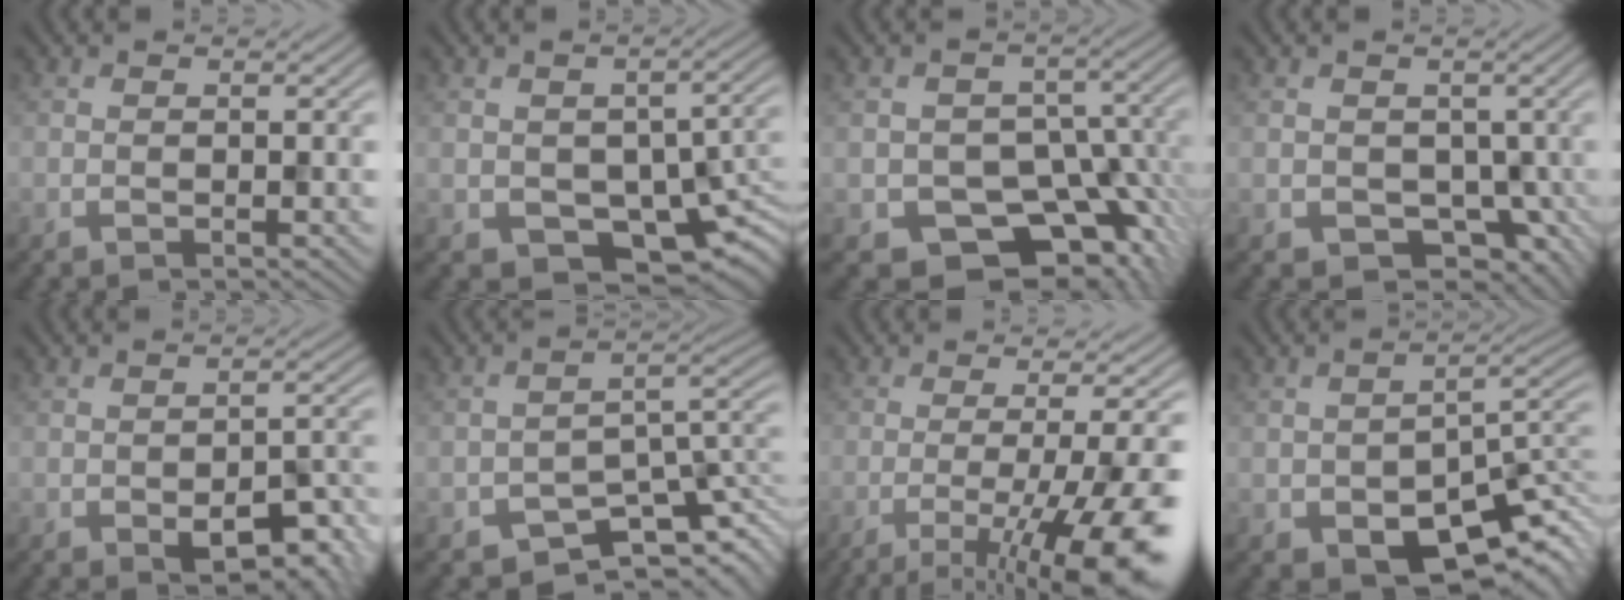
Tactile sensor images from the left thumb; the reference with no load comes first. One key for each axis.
{"total": 8.4, "fx": -3.0, "fy": 5.6, "fz": 5.4, "tx": -0.076, "ty": -0.037, "tz": -0.028}
{"total": 9.7, "fx": -5.2, "fy": 7.1, "fz": 4.2, "tx": -0.049, "ty": -0.016, "tz": -0.076}
{"total": 4.3, "fx": -1.3, "fy": 3.8, "fz": 1.4, "tx": -0.030, "ty": -0.030, "tz": -0.003}
{"total": 5.8, "fx": -3.1, "fy": 2.3, "fz": 4.3, "tx": -0.065, "ty": -0.010, "tz": -0.030}
{"total": 6.5, "fx": -5.3, "fy": 3.0, "fz": 2.3, "tx": -0.014, "ty": -0.015, "tz": -0.089}
{"total": 12.0, "fx": -5.5, "fy": 2.8, "fz": 10.3, "tx": -0.139, "ty": -0.008, "tz": -0.073}
{"total": 9.7, "fx": -5.4, "fy": 5.0, "fz": 6.3, "tx": -0.098, "ty": -0.028, "tz": -0.079}